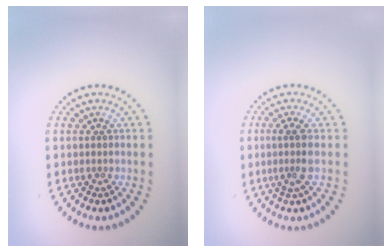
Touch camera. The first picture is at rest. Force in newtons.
{"total": 2.2, "press": 1.7, "slide": 1.4}